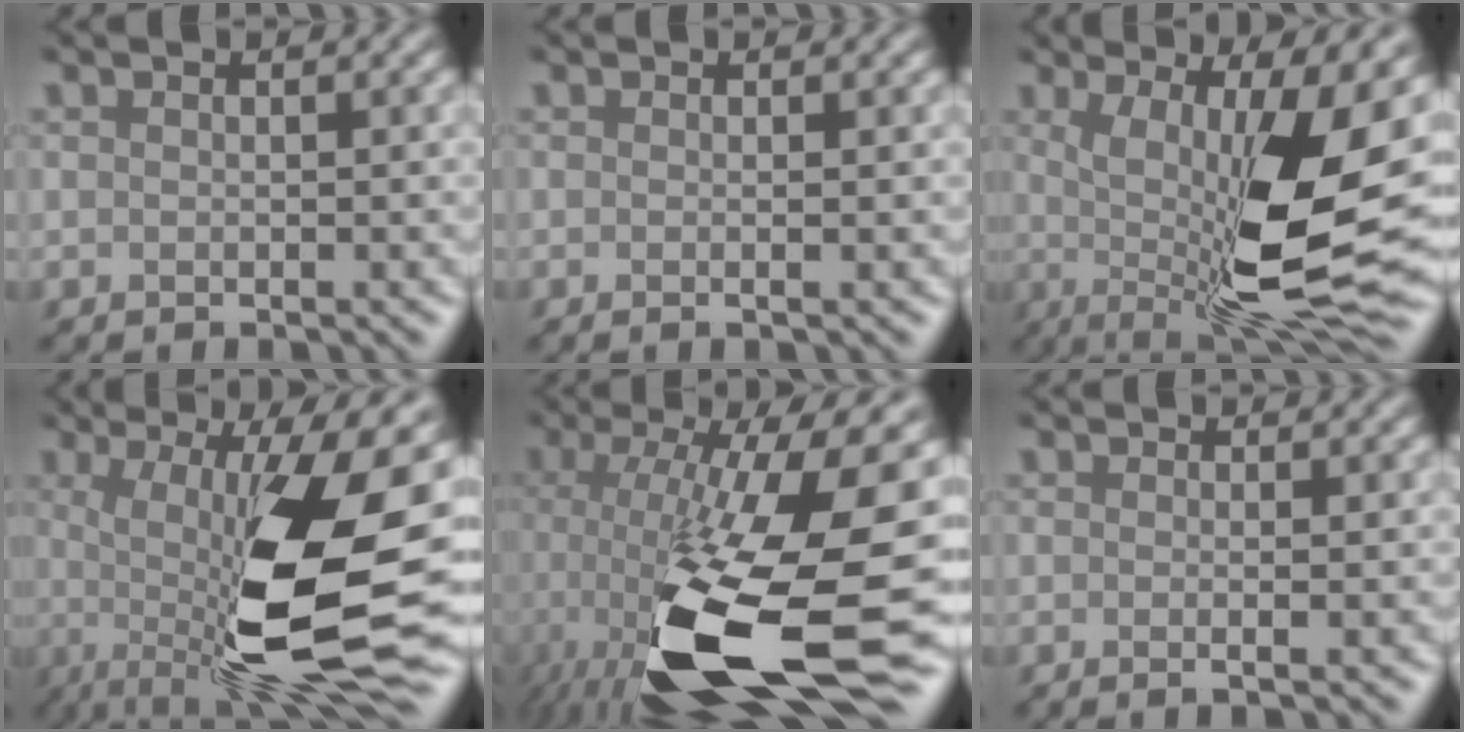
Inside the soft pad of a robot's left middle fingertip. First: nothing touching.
{"total": 0.9, "force": [0.1, 0.5, 0.7], "torque": [0.009, 0.000, -0.008]}
{"total": 12.6, "force": [-0.7, 2.9, 12.2], "torque": [-0.202, -0.009, 0.006]}
{"total": 14.0, "force": [-1.9, 3.4, 13.5], "torque": [-0.238, -0.008, -0.016]}
{"total": 16.4, "force": [-3.8, 5.1, 15.1], "torque": [-0.308, -0.038, -0.042]}
{"total": 1.1, "force": [0.1, 0.5, 1.0], "torque": [0.002, 0.001, -0.009]}